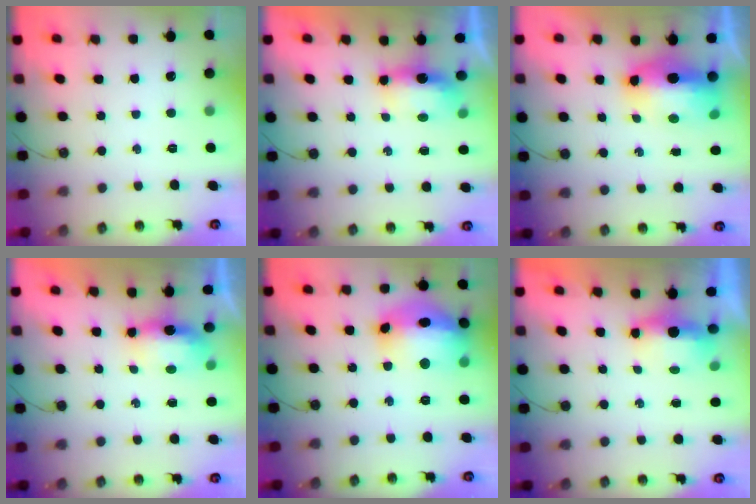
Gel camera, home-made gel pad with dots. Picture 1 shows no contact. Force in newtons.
{"total": 6.3, "press": 6.3, "slide": 0.4}
{"total": 11.3, "press": 11.2, "slide": 1.8}
{"total": 14.3, "press": 8.2, "slide": 11.7}
{"total": 21.7, "press": 20.9, "slide": 5.6}
{"total": 5.1, "press": 5.0, "slide": 1.2}